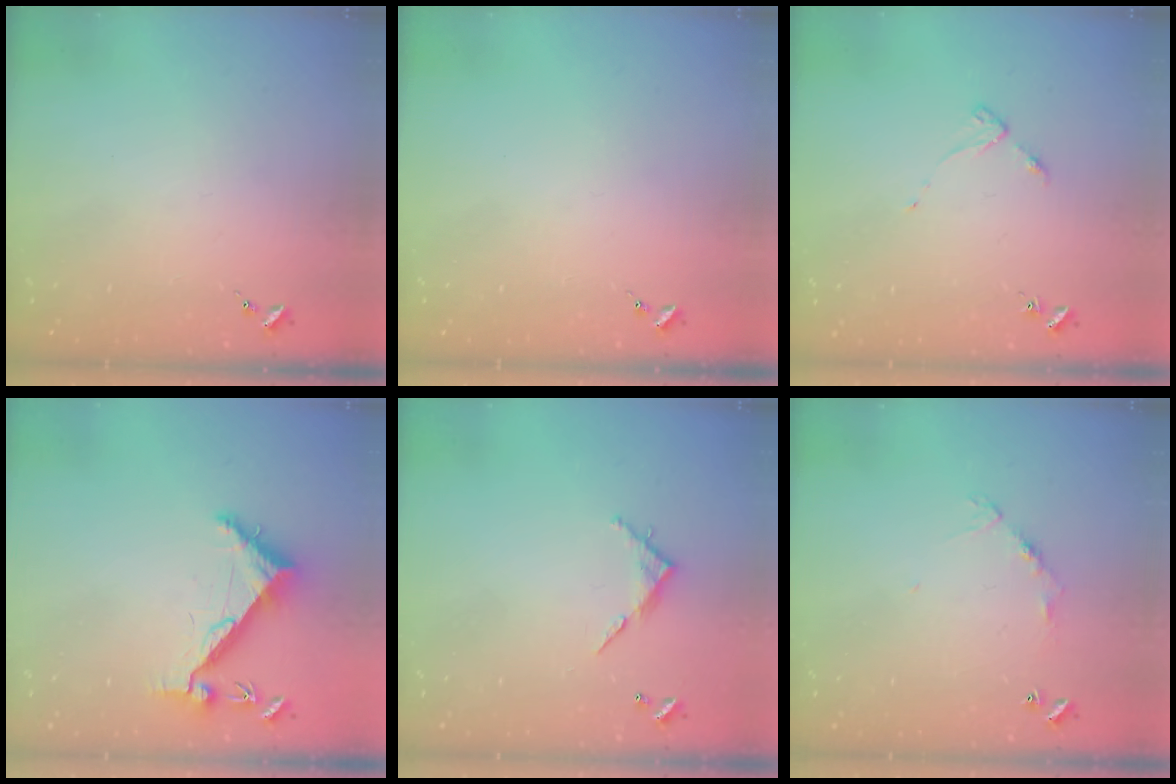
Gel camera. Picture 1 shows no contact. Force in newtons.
{"total": 0.0}
{"total": 3.3, "press": 3.3, "slide": 0.4}
{"total": 6.7, "press": 6.7, "slide": 0.8}
{"total": 5.7, "press": 5.7, "slide": 0.4}
{"total": 6.1, "press": 6.1, "slide": 0.5}